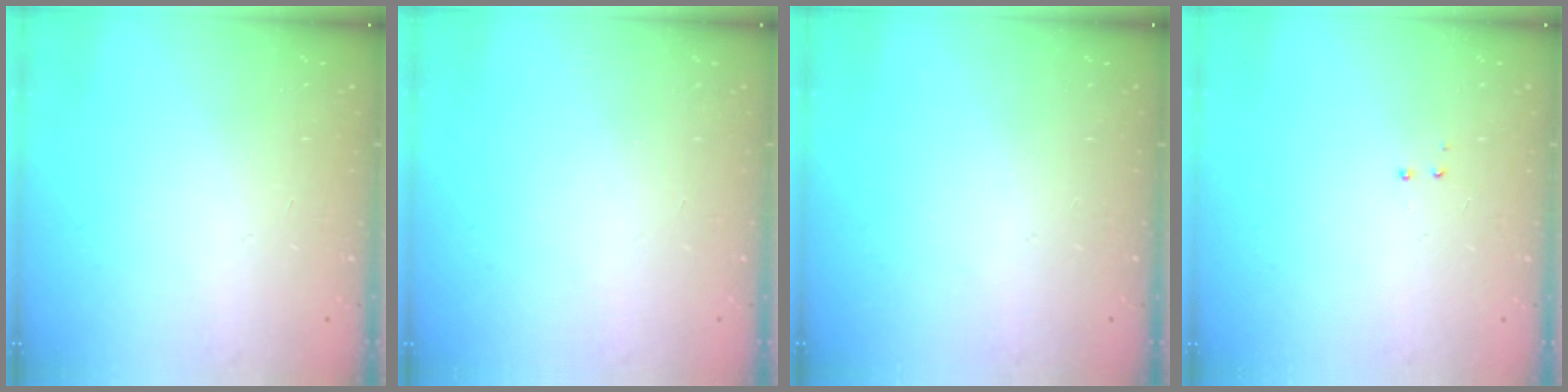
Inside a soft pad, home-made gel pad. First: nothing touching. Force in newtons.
{"total": 0.0}
{"total": 0.0}
{"total": 2.9, "press": 2.8, "slide": 0.6}